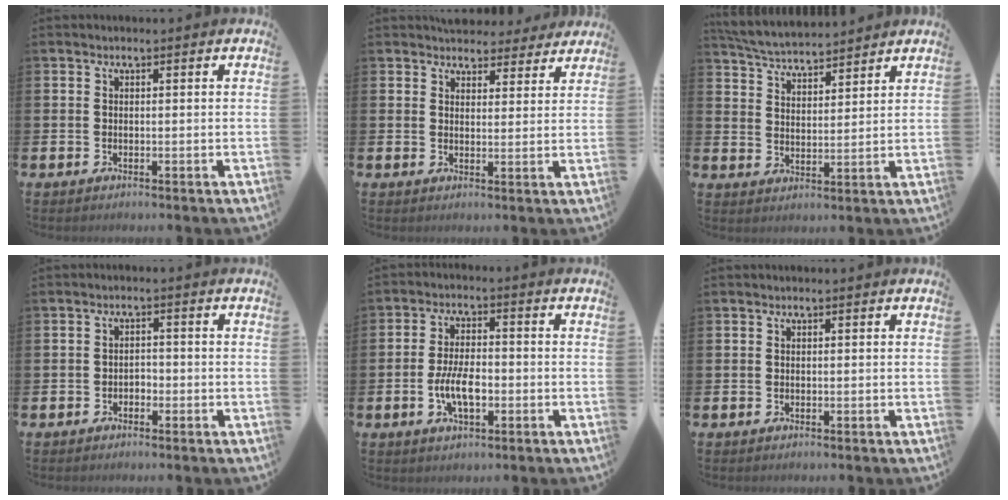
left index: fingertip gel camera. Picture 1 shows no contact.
{"total": 4.5, "force": [4.3, 1.6, 0.1], "torque": [-0.003, -0.025, 0.076]}
{"total": 5.1, "force": [5.0, 0.5, 0.4], "torque": [-0.029, -0.030, 0.089]}
{"total": 1.4, "force": [-1.0, 1.0, 0.2], "torque": [-0.003, -0.001, -0.024]}
{"total": 5.5, "force": [-1.3, 2.5, 4.7], "torque": [-0.088, 0.000, -0.029]}
{"total": 0.0}